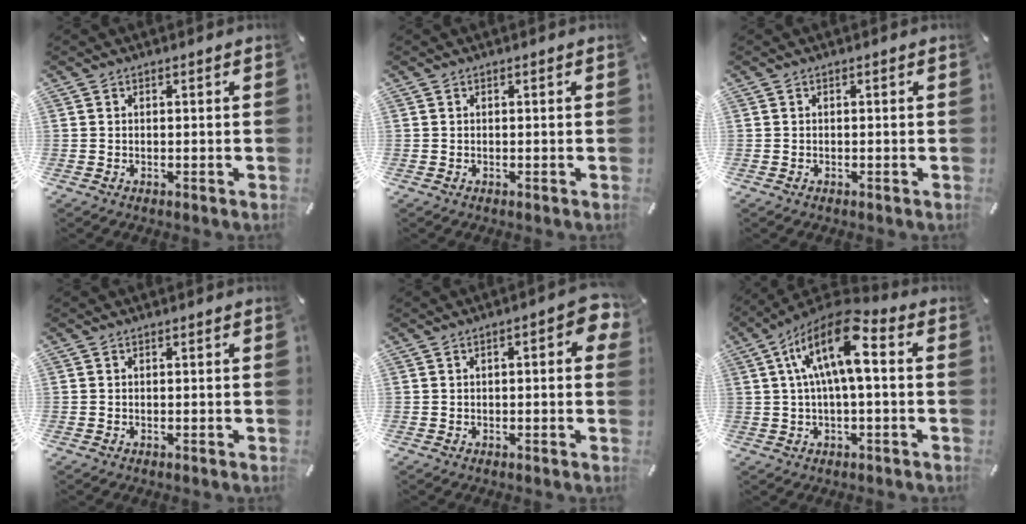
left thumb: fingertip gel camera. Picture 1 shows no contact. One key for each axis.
{"total": 0.0}
{"total": 0.6, "fx": -0.4, "fy": 0.2, "fz": 0.3, "tx": -0.008, "ty": -0.002, "tz": -0.007}
{"total": 0.0}
{"total": 5.4, "fx": 0.5, "fy": 2.1, "fz": 5.0, "tx": -0.058, "ty": -0.002, "tz": 0.006}
{"total": 15.4, "fx": 3.0, "fy": 6.1, "fz": 13.8, "tx": -0.259, "ty": -0.007, "tz": 0.048}